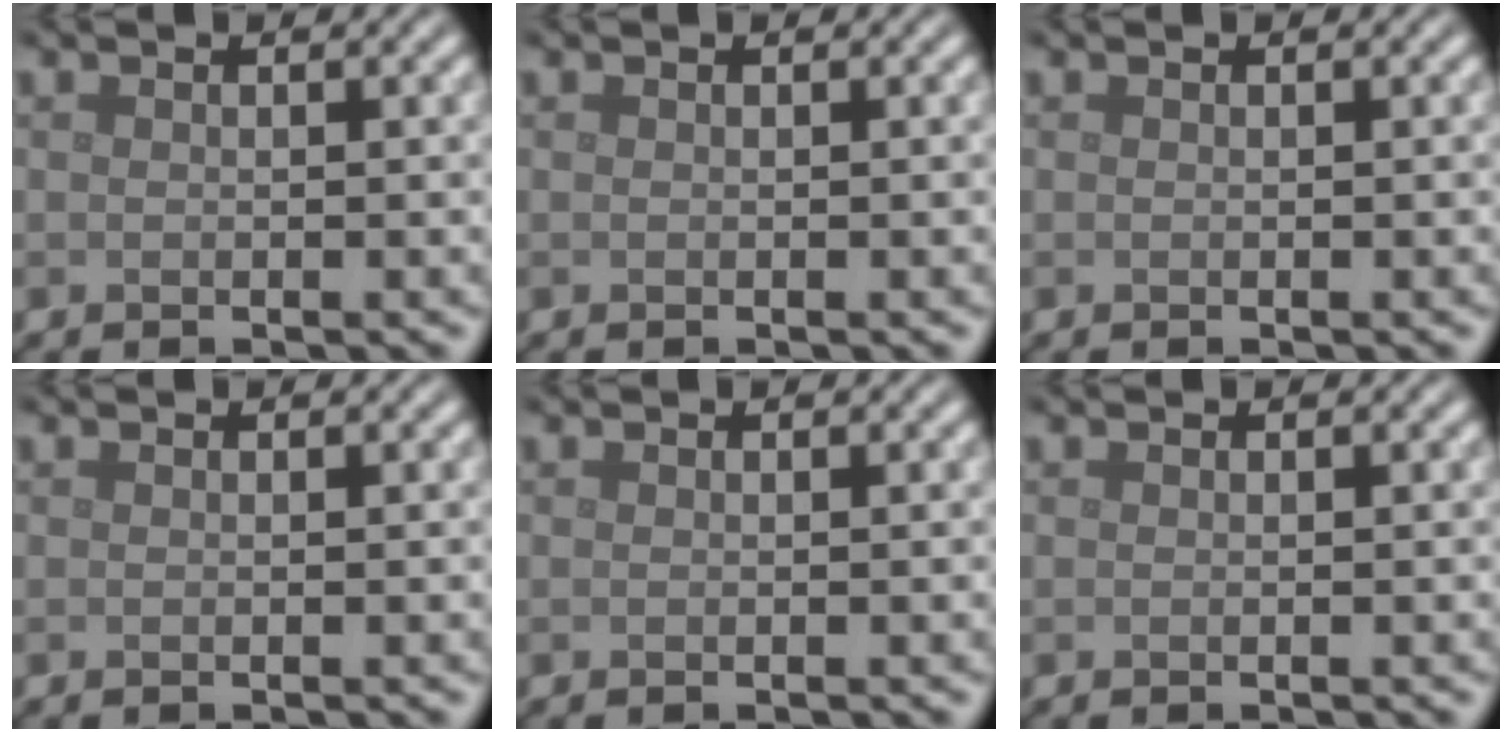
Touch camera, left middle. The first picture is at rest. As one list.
[{"total": 0.0}, {"total": 0.0}, {"total": 0.0}, {"total": 0.0}, {"total": 0.0}]